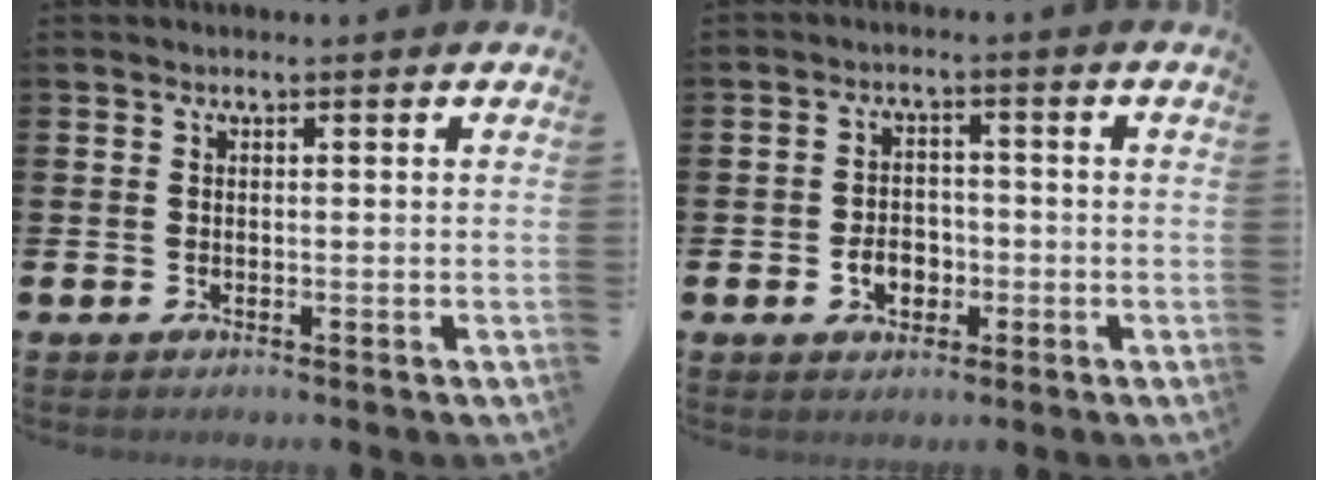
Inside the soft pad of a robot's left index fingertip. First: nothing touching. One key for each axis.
{"total": 3.7, "fx": -1.2, "fy": 2.7, "fz": 2.1, "tx": -0.021, "ty": -0.005, "tz": -0.030}